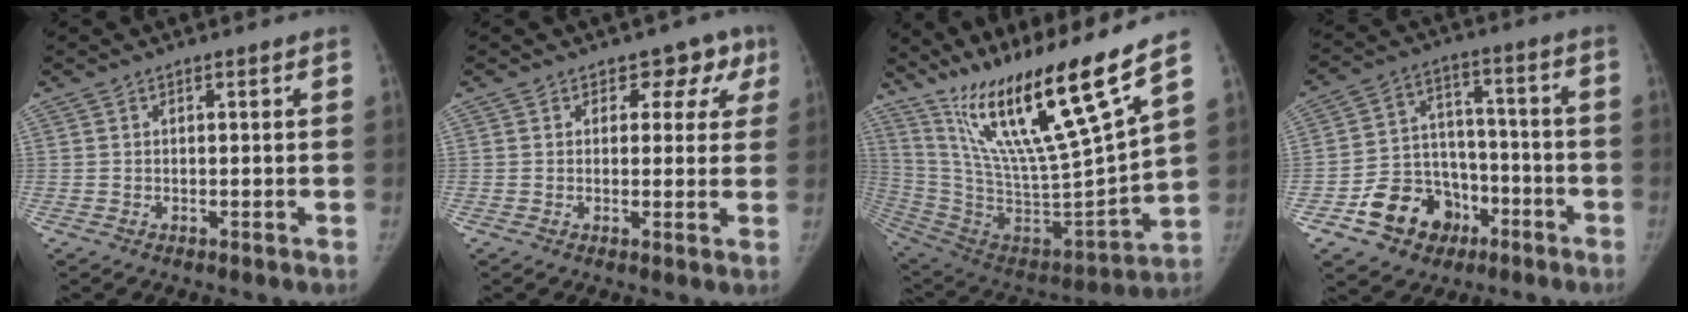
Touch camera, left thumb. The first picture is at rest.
{"total": 5.5, "force": [2.9, 4.2, 2.1], "torque": [0.020, -0.006, 0.021]}
{"total": 26.2, "force": [16.5, 2.4, 20.2], "torque": [-0.332, -0.071, 0.305]}
{"total": 13.9, "force": [-6.9, 10.9, 5.3], "torque": [-0.046, 0.065, -0.104]}